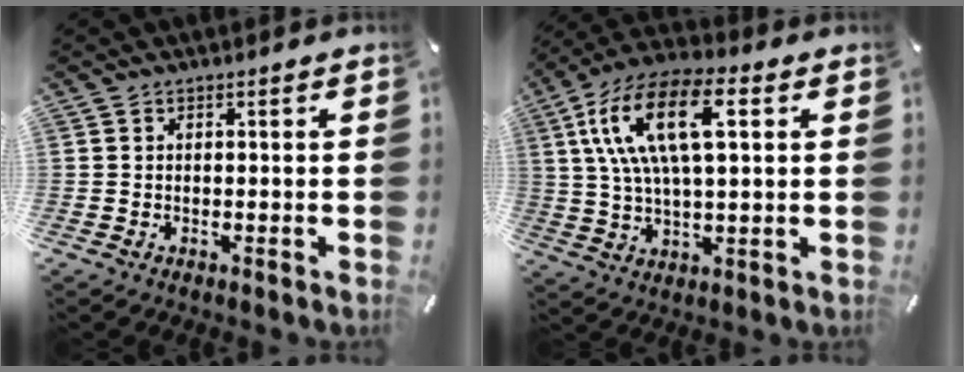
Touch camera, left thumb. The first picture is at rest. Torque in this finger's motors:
{"motor_torque": [1.84, 1.76, 1.76, -1.01, 0.89]}